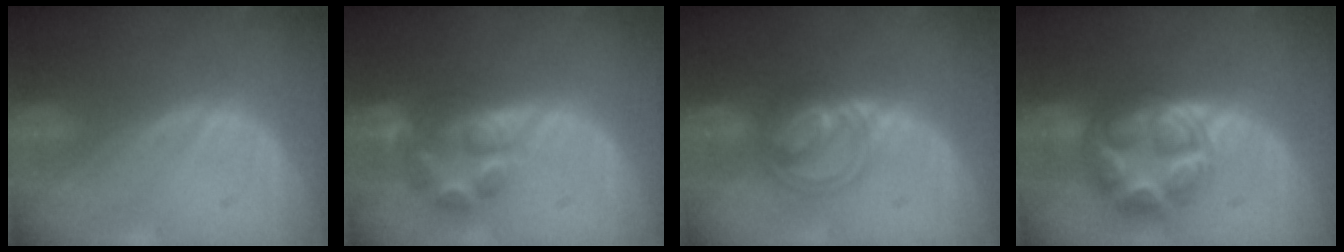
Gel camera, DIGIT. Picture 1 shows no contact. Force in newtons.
{"total": 6.9, "press": 5.9, "slide": 3.6}
{"total": 5.9, "press": 5.4, "slide": 2.2}
{"total": 8.6, "press": 8.5, "slide": 0.7}